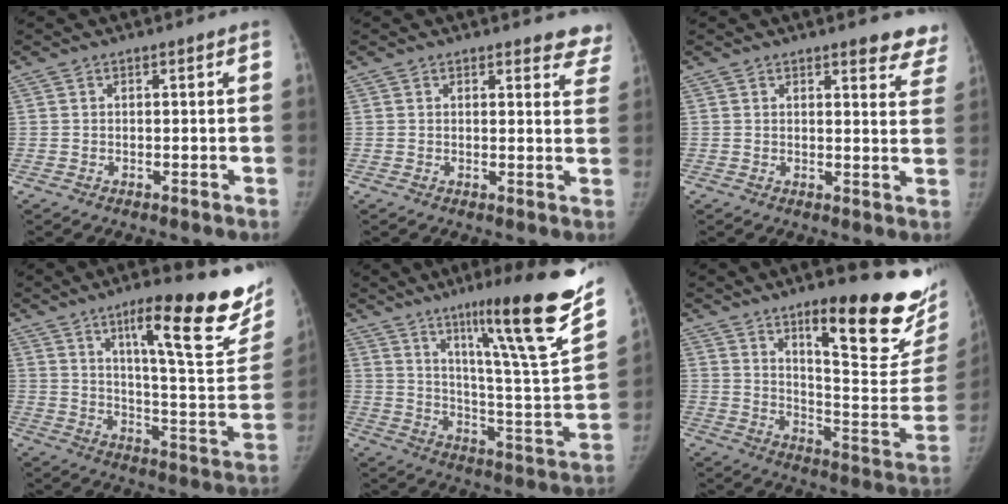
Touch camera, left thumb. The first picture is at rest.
{"total": 6.4, "force": [6.0, 2.3, 0.9], "torque": [0.039, -0.029, 0.038]}
{"total": 7.6, "force": [6.5, 2.4, 3.1], "torque": [0.003, -0.033, 0.054]}
{"total": 24.5, "force": [14.0, 5.3, 19.4], "torque": [-0.228, -0.061, 0.208]}
{"total": 25.6, "force": [15.7, 2.3, 20.0], "torque": [-0.273, -0.074, 0.245]}
{"total": 25.2, "force": [15.8, 6.3, 18.6], "torque": [-0.206, -0.098, 0.232]}